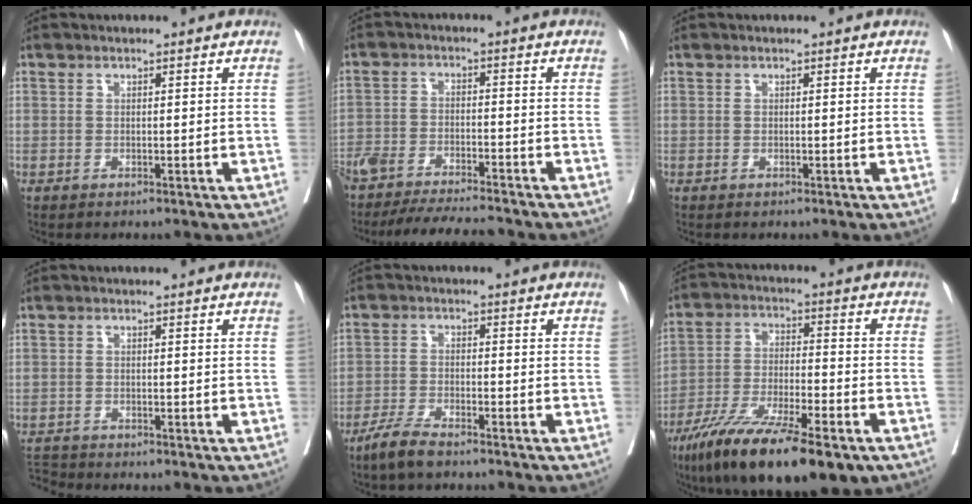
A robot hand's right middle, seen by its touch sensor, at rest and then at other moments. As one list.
[{"total": 13.2, "force": [-11.9, 1.5, 5.4], "torque": [-0.087, -0.008, -0.183]}, {"total": 0.0}, {"total": 2.2, "force": [-2.1, -0.3, -0.4], "torque": [0.007, -0.017, -0.038]}, {"total": 4.4, "force": [-3.7, 0.6, 2.4], "torque": [-0.055, -0.008, -0.074]}, {"total": 18.7, "force": [-12.4, 3.9, 13.5], "torque": [-0.217, -0.035, -0.210]}]